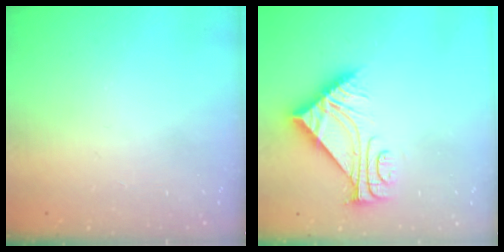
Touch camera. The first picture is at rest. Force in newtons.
{"total": 8.7, "press": 8.7, "slide": 0.1}